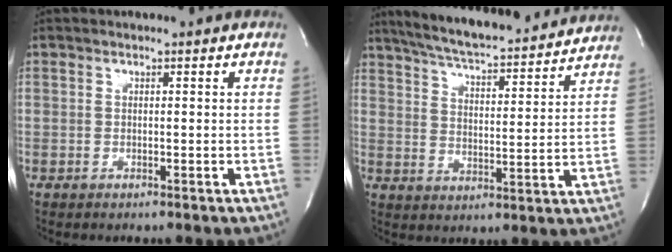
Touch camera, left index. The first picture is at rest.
{"total": 20.8, "force": [18.9, 2.7, 8.3], "torque": [-0.138, 0.006, 0.263]}